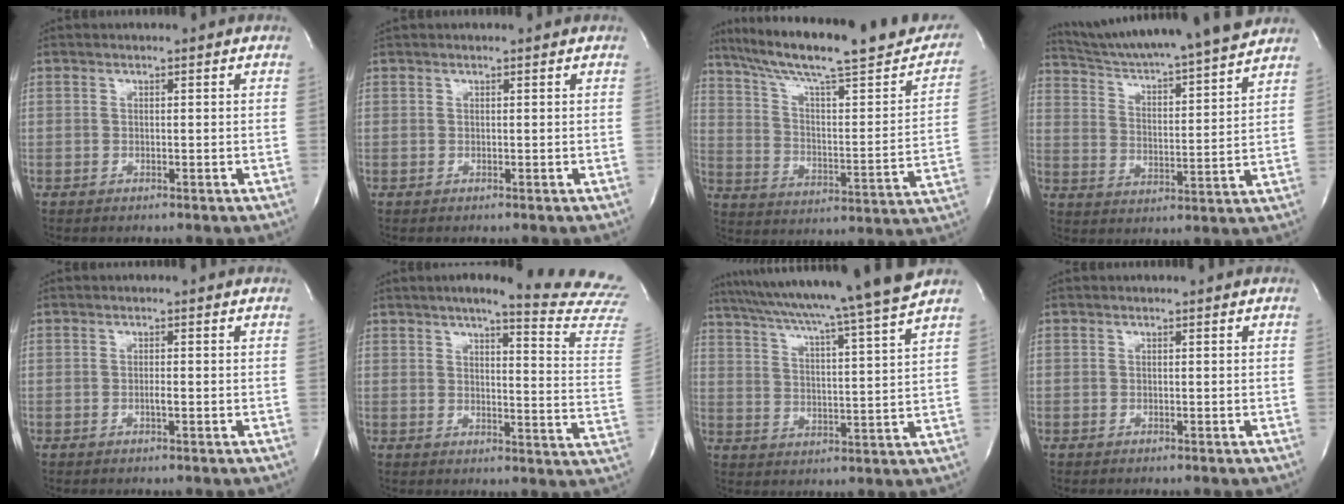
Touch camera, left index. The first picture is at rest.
{"total": 1.0, "force": [1.0, 0.1, 0.4], "torque": [-0.010, 0.017, 0.015]}
{"total": 26.2, "force": [21.4, 3.9, 14.6], "torque": [-0.230, -0.010, 0.300]}
{"total": 19.0, "force": [17.5, -0.3, 7.2], "torque": [-0.125, -0.022, 0.263]}
{"total": 0.9, "force": [-0.4, 0.1, 0.8], "torque": [-0.018, -0.001, -0.007]}
{"total": 21.3, "force": [19.3, 0.3, 9.2], "torque": [-0.117, -0.104, 0.210]}
{"total": 20.1, "force": [17.6, -2.4, 9.4], "torque": [-0.165, -0.033, 0.250]}
{"total": 0.0}